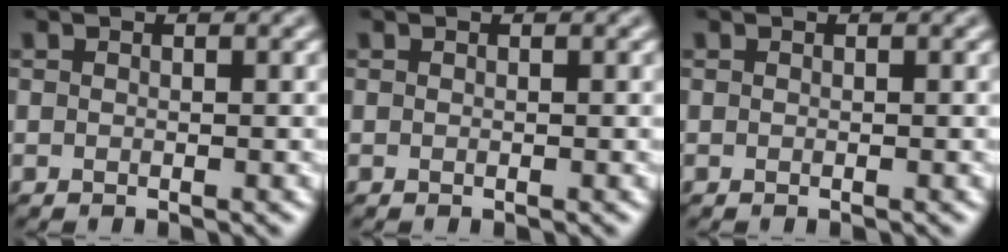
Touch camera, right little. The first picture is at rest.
{"total": 0.0}
{"total": 0.0}